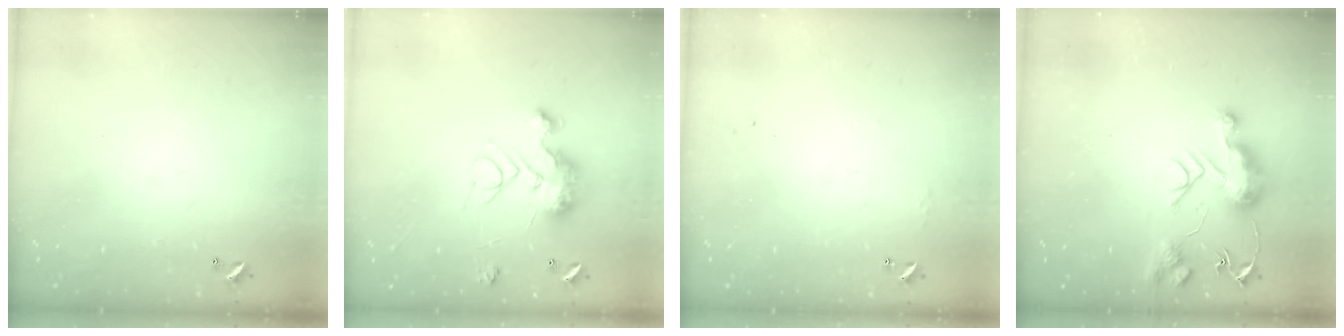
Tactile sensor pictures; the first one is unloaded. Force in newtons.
{"total": 18.1, "press": 18.1, "slide": 0.6}
{"total": 4.3, "press": 4.3, "slide": 0.6}
{"total": 10.6, "press": 10.6, "slide": 0.9}